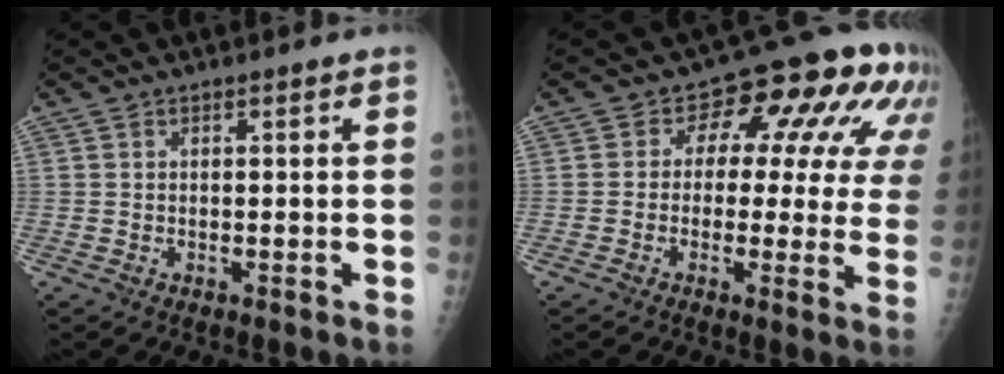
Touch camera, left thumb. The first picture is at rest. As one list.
[{"total": 15.5, "force": [5.0, 9.1, 11.5], "torque": [-0.089, 0.017, 0.048]}]